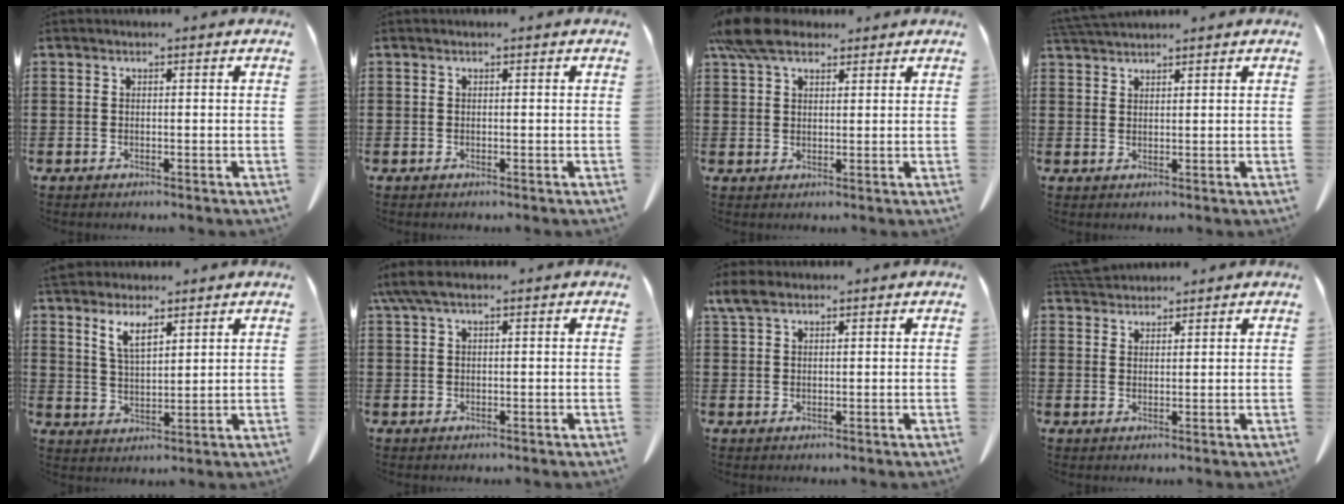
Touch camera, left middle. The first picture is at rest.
{"total": 0.0}
{"total": 6.9, "force": [5.4, 2.6, 3.4], "torque": [-0.083, -0.004, 0.103]}
{"total": 2.4, "force": [2.4, 0.2, 0.5], "torque": [-0.017, -0.002, 0.047]}
{"total": 5.6, "force": [4.1, 1.9, 3.3], "torque": [-0.077, -0.006, 0.074]}
{"total": 3.4, "force": [1.8, 0.9, 2.7], "torque": [-0.065, 0.001, 0.032]}
{"total": 3.4, "force": [2.3, 1.4, 2.1], "torque": [-0.049, 0.006, 0.043]}
{"total": 3.1, "force": [3.1, 0.4, 0.2], "torque": [-0.014, -0.005, 0.060]}